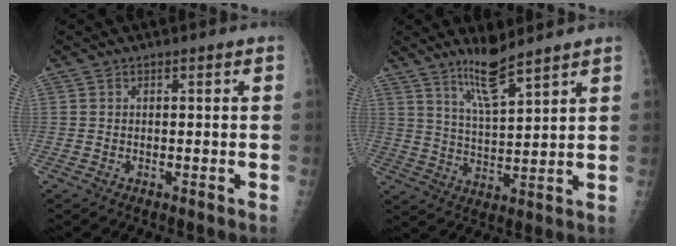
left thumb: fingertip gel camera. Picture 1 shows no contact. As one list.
[{"total": 8.1, "force": [6.3, 1.0, 5.0], "torque": [-0.092, -0.051, 0.124]}]